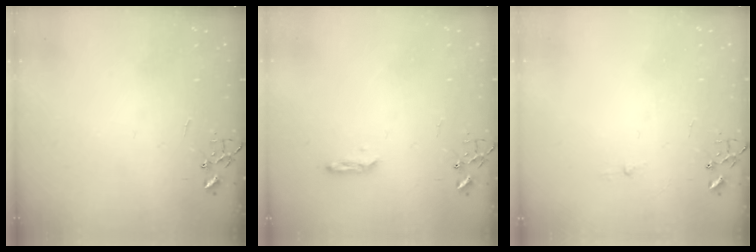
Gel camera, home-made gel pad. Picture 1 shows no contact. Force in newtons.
{"total": 4.1, "press": 4.0, "slide": 0.6}
{"total": 2.6, "press": 2.5, "slide": 0.4}